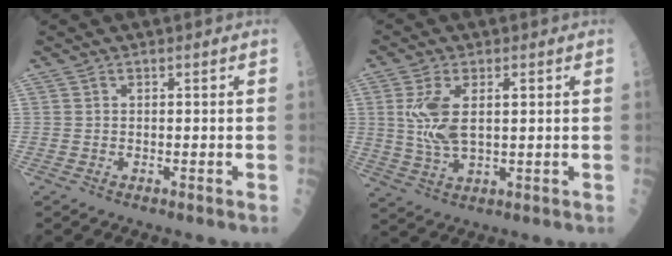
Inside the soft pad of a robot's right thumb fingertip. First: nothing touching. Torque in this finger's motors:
{"motor_torque": [0.64, 1.19, 0.53, 0.42, 0.11]}